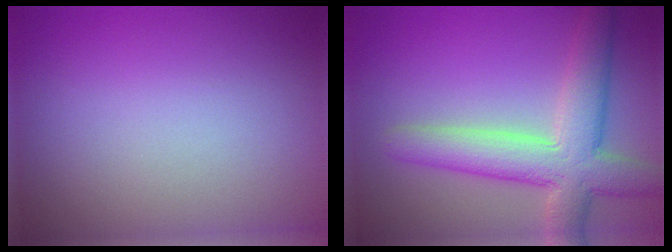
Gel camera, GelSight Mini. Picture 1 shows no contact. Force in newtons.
{"total": 6.8, "press": 6.8, "slide": 0.5}